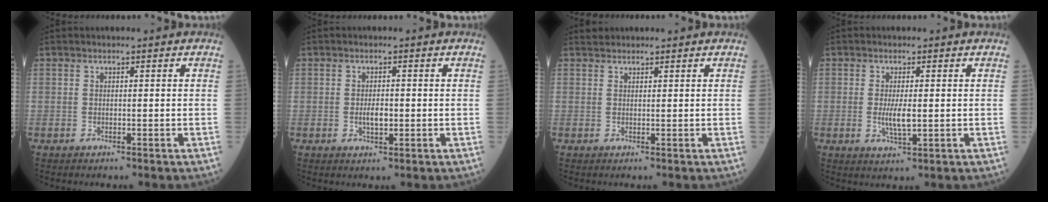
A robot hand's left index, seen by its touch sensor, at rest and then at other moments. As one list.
[{"total": 2.4, "force": [-0.4, 1.0, 2.2], "torque": [-0.044, 0.001, -0.004]}, {"total": 1.2, "force": [1.2, 0.3, -0.1], "torque": [-0.006, 0.014, 0.024]}, {"total": 3.6, "force": [-0.2, 0.9, 3.4], "torque": [-0.073, -0.006, -0.001]}]